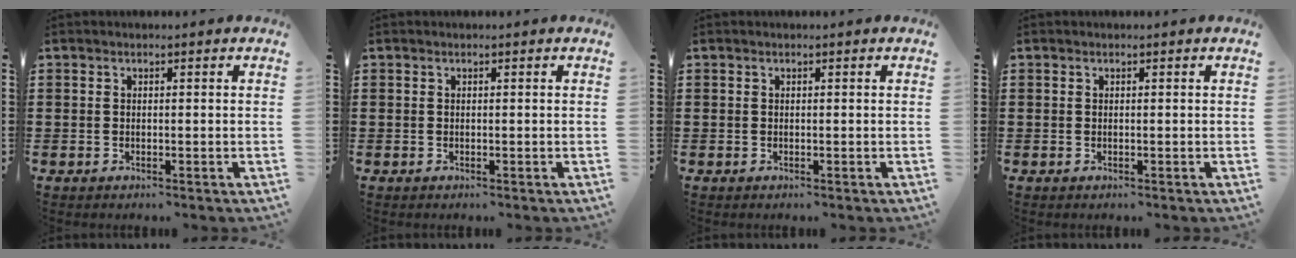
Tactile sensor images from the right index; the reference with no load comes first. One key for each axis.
{"total": 0.0}
{"total": 0.0}
{"total": 0.0}